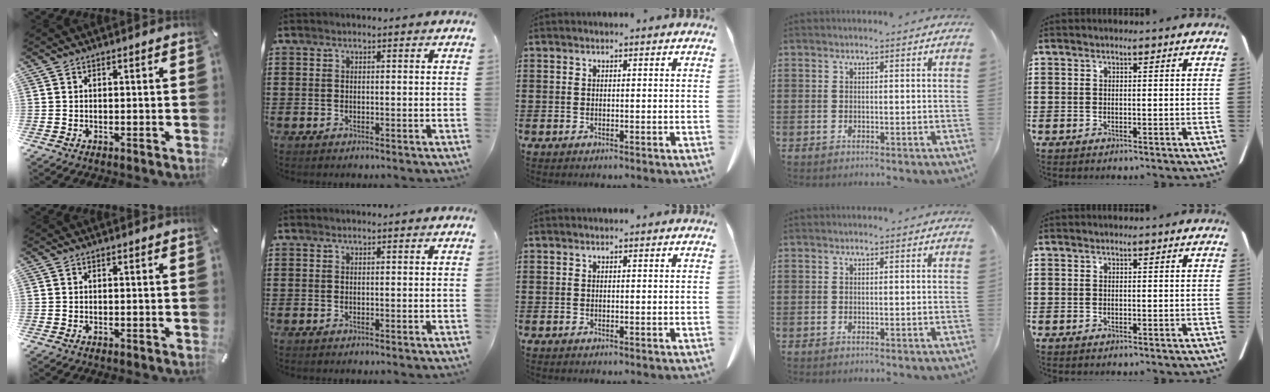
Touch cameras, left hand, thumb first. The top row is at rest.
{}